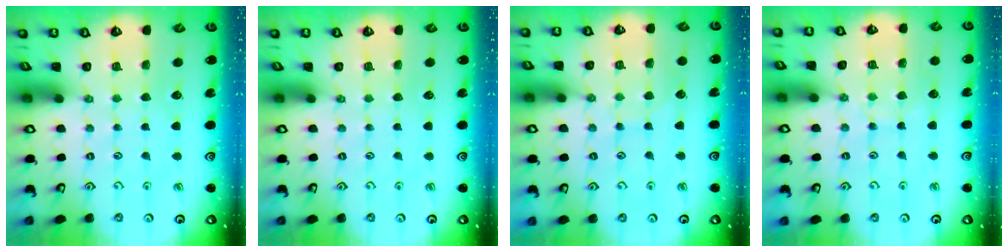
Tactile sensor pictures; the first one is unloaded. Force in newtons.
{"total": 0.0}
{"total": 6.6, "press": 6.6, "slide": 0.4}
{"total": 6.8, "press": 6.8, "slide": 0.6}